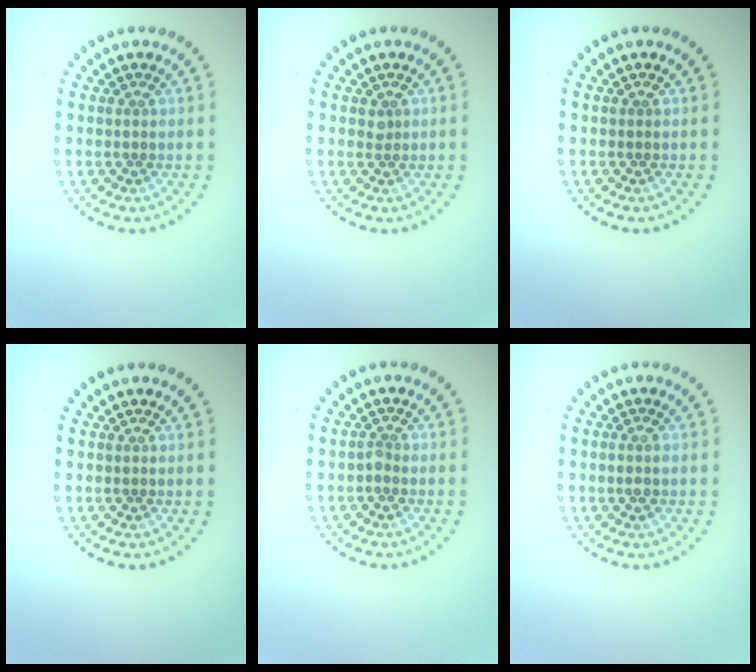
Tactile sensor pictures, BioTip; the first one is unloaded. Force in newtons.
{"total": 0.8, "press": 0.5, "slide": 0.5}
{"total": 0.0}
{"total": 0.0}
{"total": 0.6, "press": 0.5, "slide": 0.3}
{"total": 0.9, "press": 0.8, "slide": 0.5}